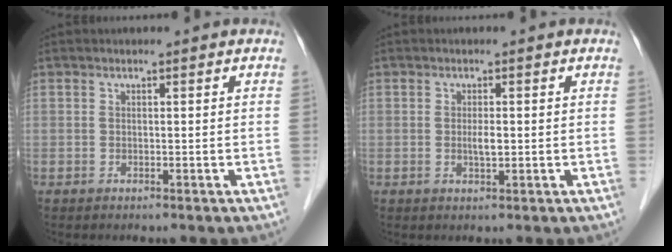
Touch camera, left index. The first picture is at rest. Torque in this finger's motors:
{"motor_torque": [0.50, 0.25, 0.09, 0.03]}